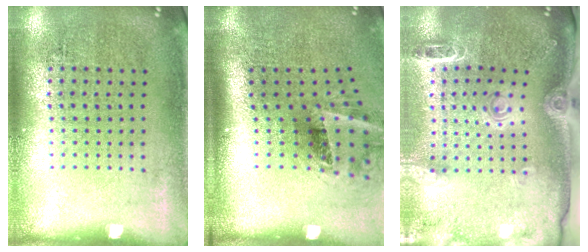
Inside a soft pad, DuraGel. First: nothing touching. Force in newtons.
{"total": 2.0, "press": 1.2, "slide": 1.6}
{"total": 2.2, "press": 1.8, "slide": 1.2}